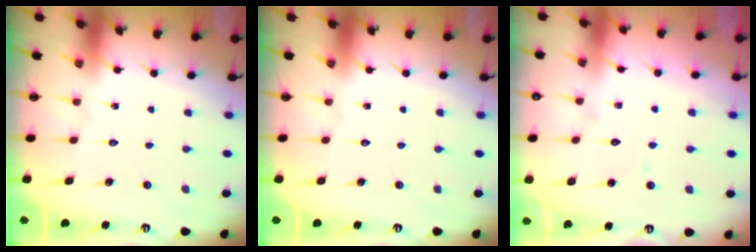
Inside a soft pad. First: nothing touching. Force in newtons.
{"total": 0.0}
{"total": 4.9, "press": 4.9, "slide": 0.3}